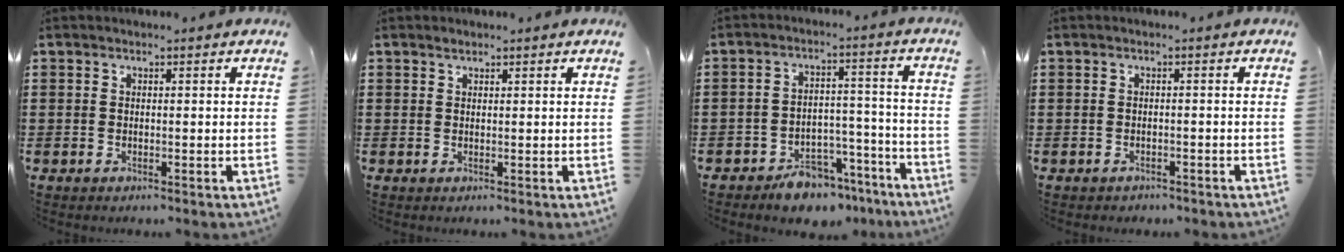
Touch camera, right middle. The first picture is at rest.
{"total": 0.8, "force": [0.8, 0.2, 0.2], "torque": [-0.005, 0.001, 0.015]}
{"total": 6.1, "force": [-5.7, 1.9, 1.2], "torque": [-0.016, 0.025, -0.111]}
{"total": 0.9, "force": [-0.8, 0.3, 0.1], "torque": [-0.004, 0.000, -0.018]}